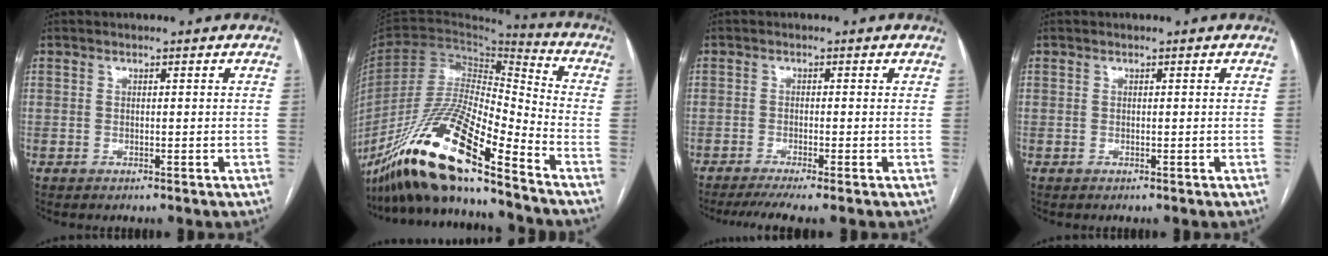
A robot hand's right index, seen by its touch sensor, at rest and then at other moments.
{"total": 21.1, "force": [-15.3, 1.9, 14.4], "torque": [-0.294, -0.035, -0.291]}
{"total": 4.6, "force": [-3.4, -0.4, 3.1], "torque": [-0.045, -0.006, -0.056]}
{"total": 0.0}